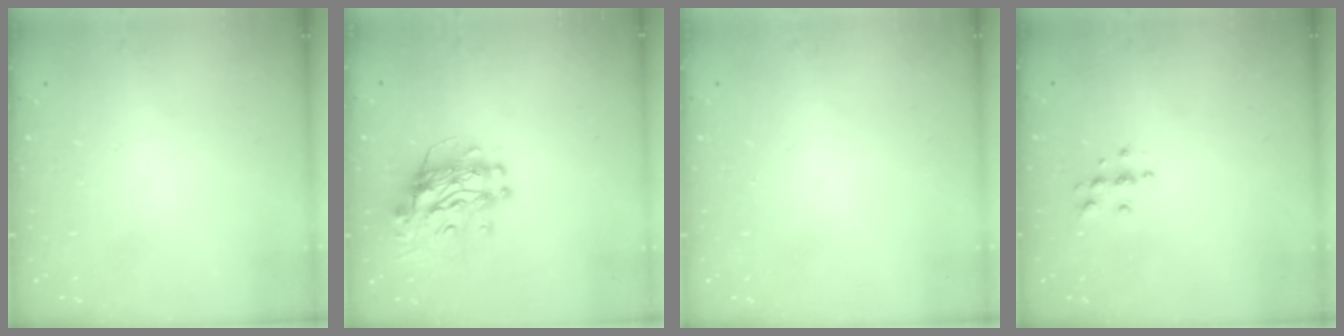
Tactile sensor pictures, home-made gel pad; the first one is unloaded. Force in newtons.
{"total": 11.4, "press": 11.4, "slide": 1.0}
{"total": 0.0}
{"total": 4.9, "press": 4.8, "slide": 0.6}